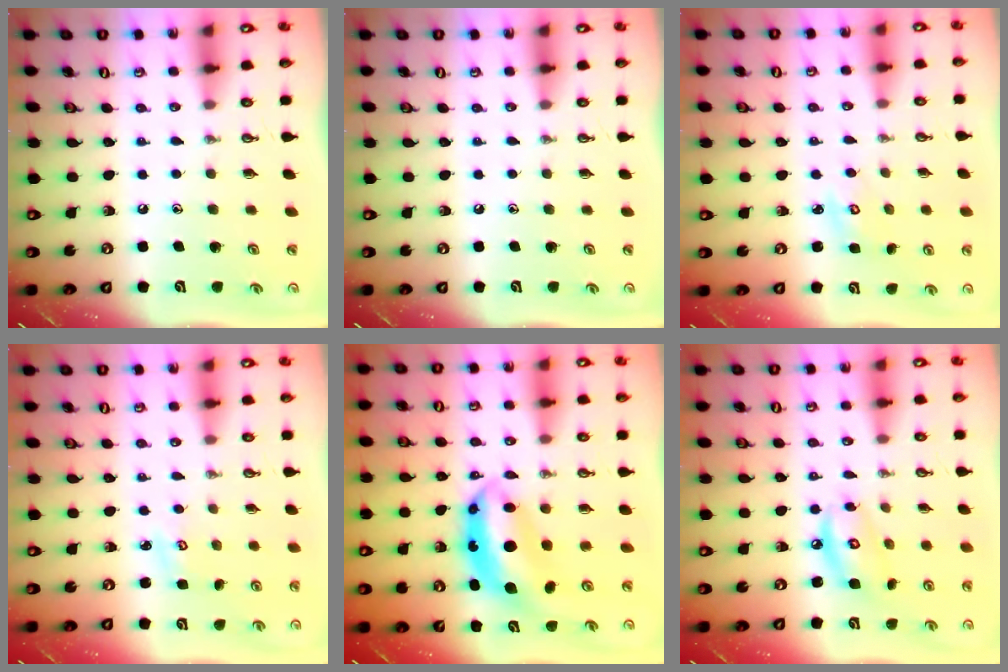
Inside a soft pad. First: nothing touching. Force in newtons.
{"total": 0.0}
{"total": 2.9, "press": 2.9, "slide": 0.3}
{"total": 2.9, "press": 2.9, "slide": 0.3}
{"total": 9.2, "press": 9.1, "slide": 0.7}
{"total": 8.1, "press": 8.0, "slide": 0.6}